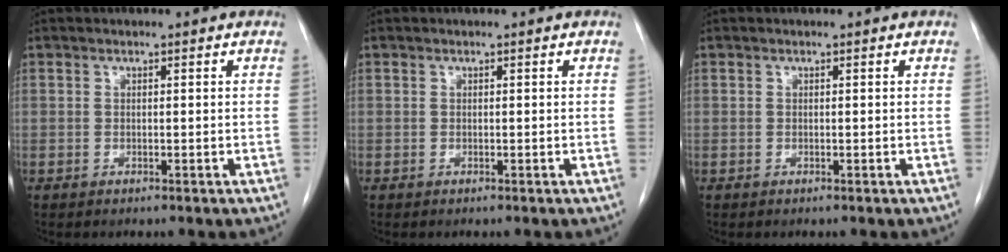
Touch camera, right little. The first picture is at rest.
{"total": 0.0}
{"total": 0.0}